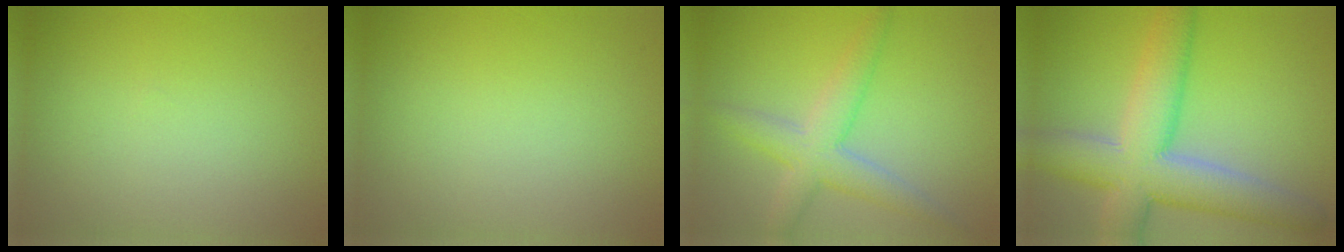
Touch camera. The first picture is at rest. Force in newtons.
{"total": 0.0}
{"total": 4.3, "press": 4.3, "slide": 0.3}
{"total": 9.5, "press": 9.5, "slide": 0.8}